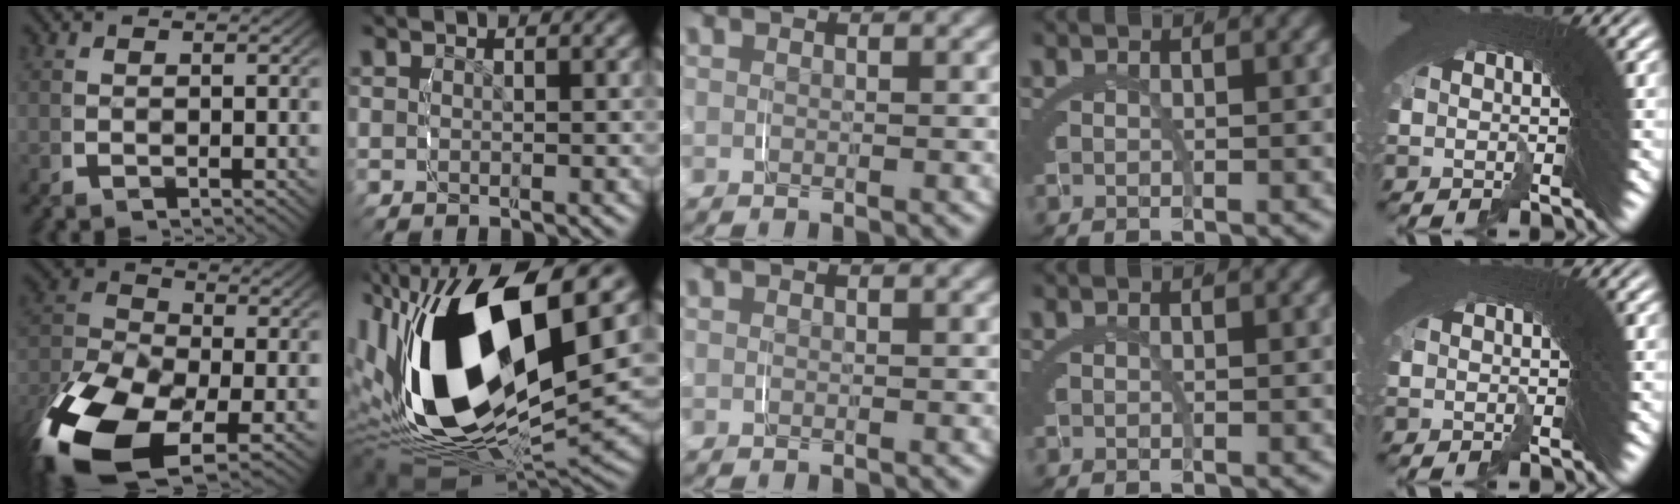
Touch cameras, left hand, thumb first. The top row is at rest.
{"thumb": {"total": 13.8, "force": [-5.2, 8.1, 9.9], "torque": [-0.205, -0.051, -0.065]}, "index": {"total": 20.0, "force": [0.2, 11.4, 16.5], "torque": [-0.344, -0.033, 0.019]}}